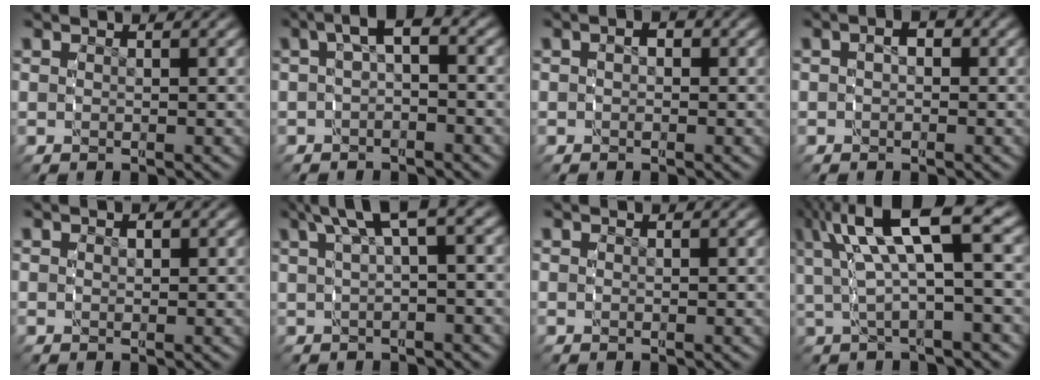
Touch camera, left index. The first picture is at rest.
{"total": 3.5, "force": [0.5, 1.9, 2.8], "torque": [-0.046, 0.012, -0.001]}
{"total": 1.6, "force": [-0.2, 1.4, 0.8], "torque": [-0.018, -0.007, -0.006]}
{"total": 2.0, "force": [-0.2, 1.6, 1.1], "torque": [-0.021, -0.004, -0.007]}
{"total": 0.7, "force": [0.0, 0.5, 0.4], "torque": [-0.006, -0.003, 0.002]}
{"total": 5.4, "force": [2.5, 1.9, 4.4], "torque": [-0.063, 0.027, 0.032]}
{"total": 0.0}
{"total": 6.9, "force": [2.1, 3.3, 5.8], "torque": [-0.107, 0.017, 0.025]}